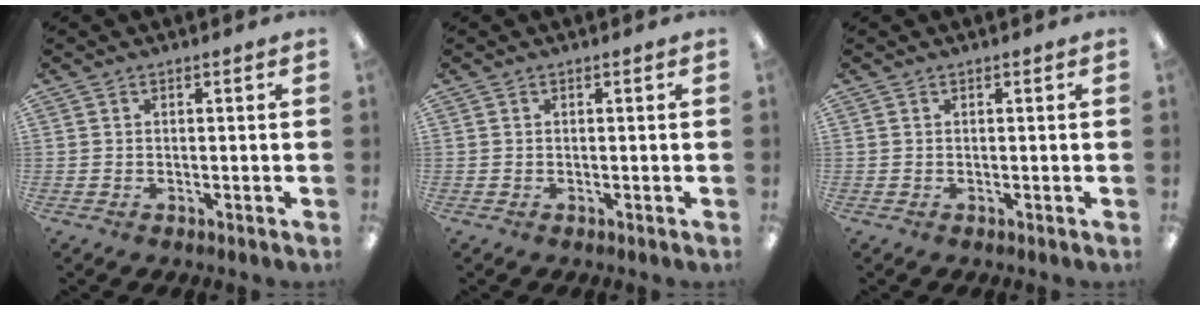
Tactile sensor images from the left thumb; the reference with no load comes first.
{"total": 0.0}
{"total": 0.0}